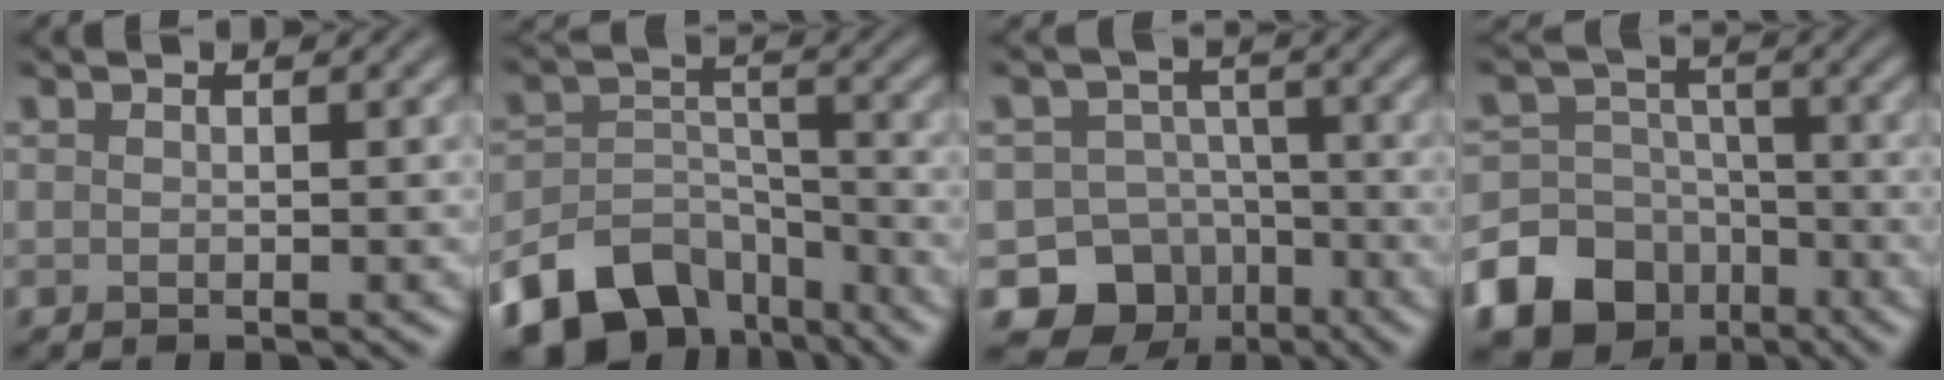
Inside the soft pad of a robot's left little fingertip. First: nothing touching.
{"total": 11.1, "force": [-8.2, 6.2, 4.1], "torque": [-0.063, -0.001, -0.136]}
{"total": 10.0, "force": [-5.7, 8.0, 2.0], "torque": [-0.016, -0.015, -0.099]}
{"total": 15.1, "force": [-8.3, 12.0, 3.9], "torque": [-0.096, -0.060, -0.151]}